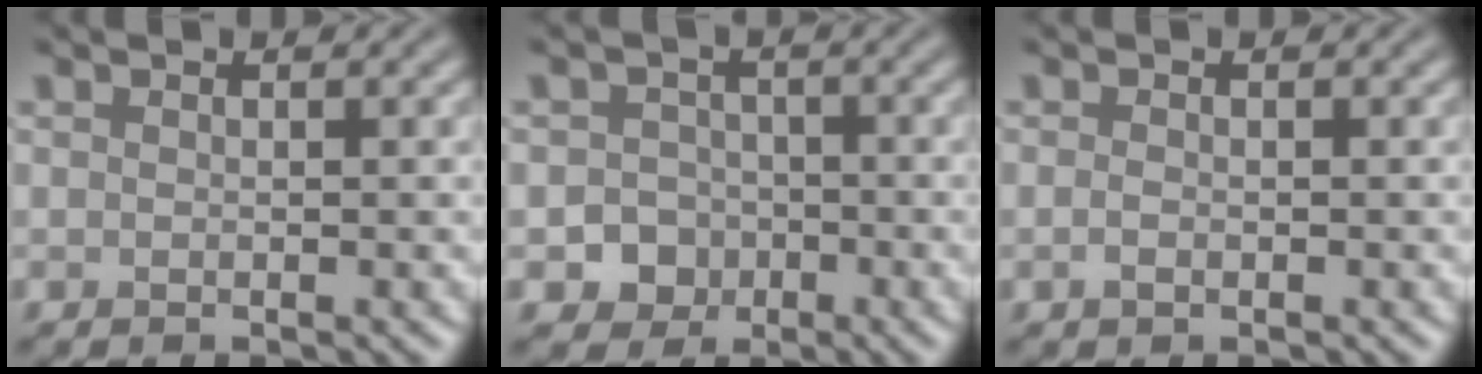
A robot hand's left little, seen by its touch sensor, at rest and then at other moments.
{"total": 3.3, "force": [-1.3, 3.0, 0.7], "torque": [0.014, 0.004, -0.030]}
{"total": 0.8, "force": [-0.2, 0.5, 0.6], "torque": [-0.015, -0.001, -0.004]}